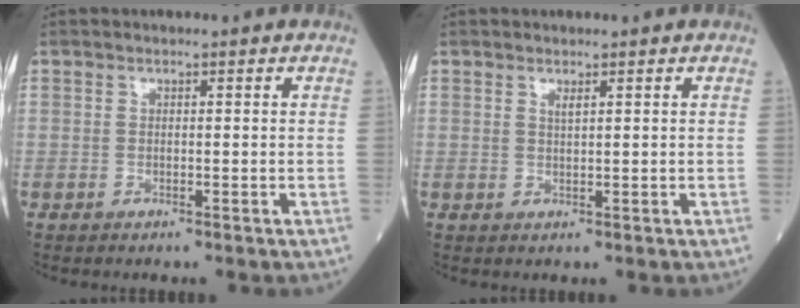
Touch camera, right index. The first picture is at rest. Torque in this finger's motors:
{"motor_torque": [-0.06, 0.01, -0.02, 0.00]}